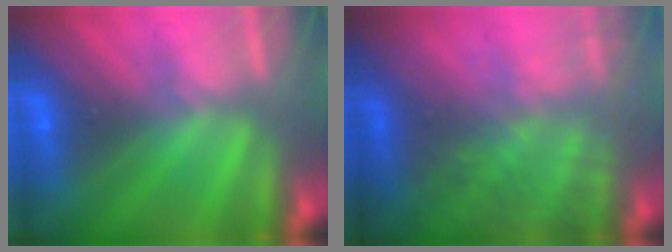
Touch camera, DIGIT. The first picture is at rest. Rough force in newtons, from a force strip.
{"total": 8.3}